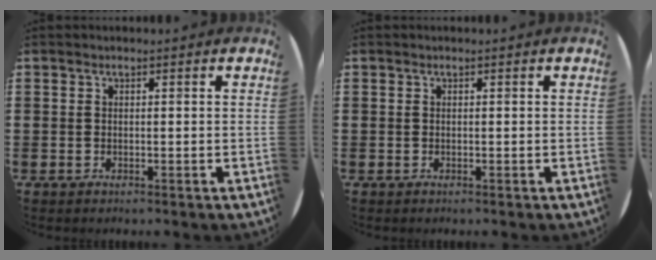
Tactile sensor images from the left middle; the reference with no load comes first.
{"total": 0.0}